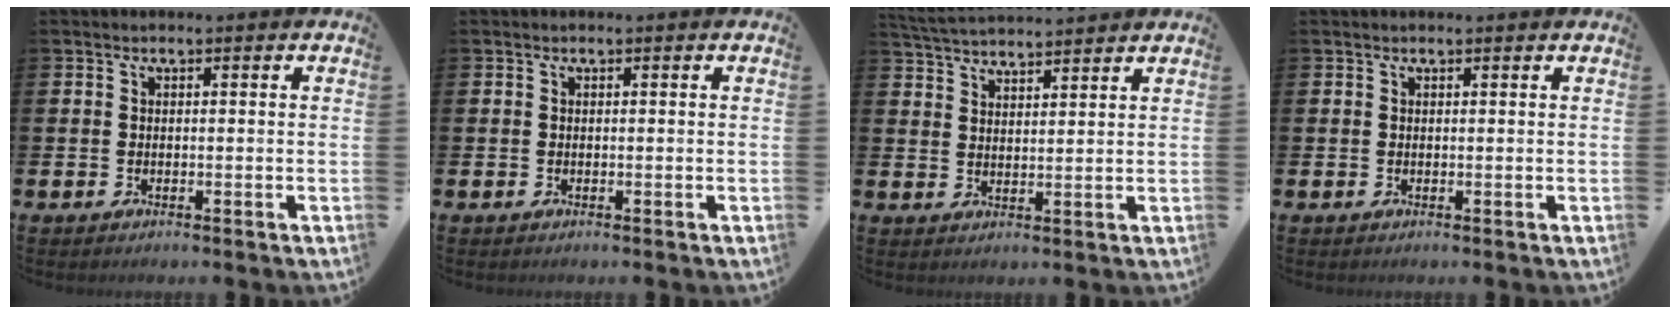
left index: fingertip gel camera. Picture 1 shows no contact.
{"total": 0.0}
{"total": 3.9, "force": [3.9, 0.2, 0.3], "torque": [-0.023, -0.019, 0.072]}
{"total": 0.0}